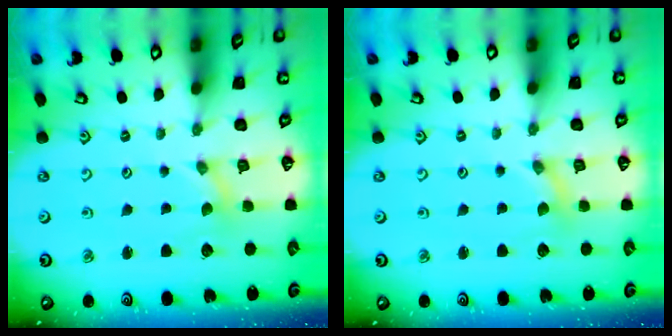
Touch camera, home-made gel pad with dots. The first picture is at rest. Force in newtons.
{"total": 0.0}